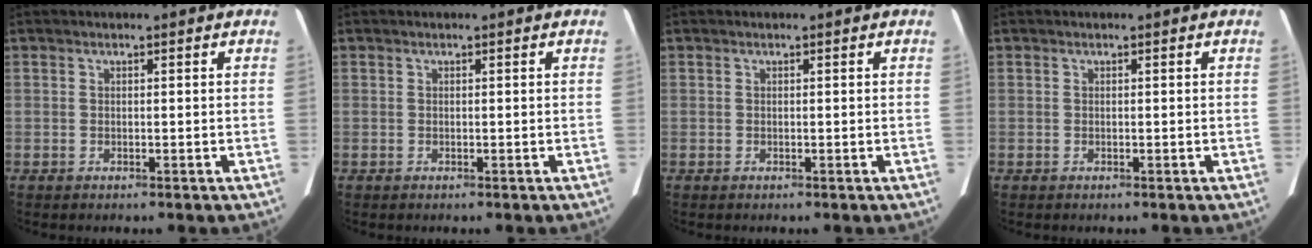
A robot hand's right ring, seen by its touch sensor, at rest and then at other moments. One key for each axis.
{"total": 0.0}
{"total": 0.0}
{"total": 0.0}